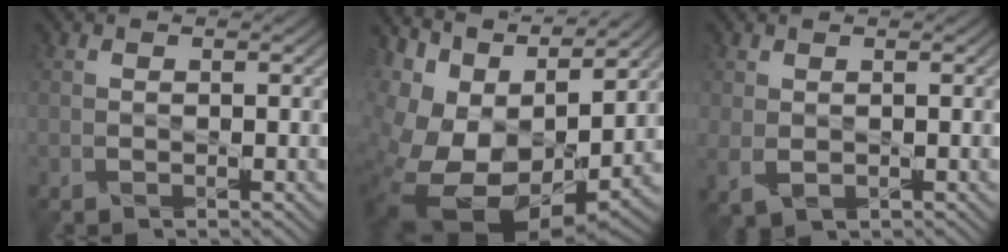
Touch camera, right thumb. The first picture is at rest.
{"total": 16.8, "force": [2.0, 10.9, 12.6], "torque": [-0.241, -0.010, 0.089]}
{"total": 2.1, "force": [0.1, 1.4, 1.6], "torque": [-0.046, -0.008, 0.006]}